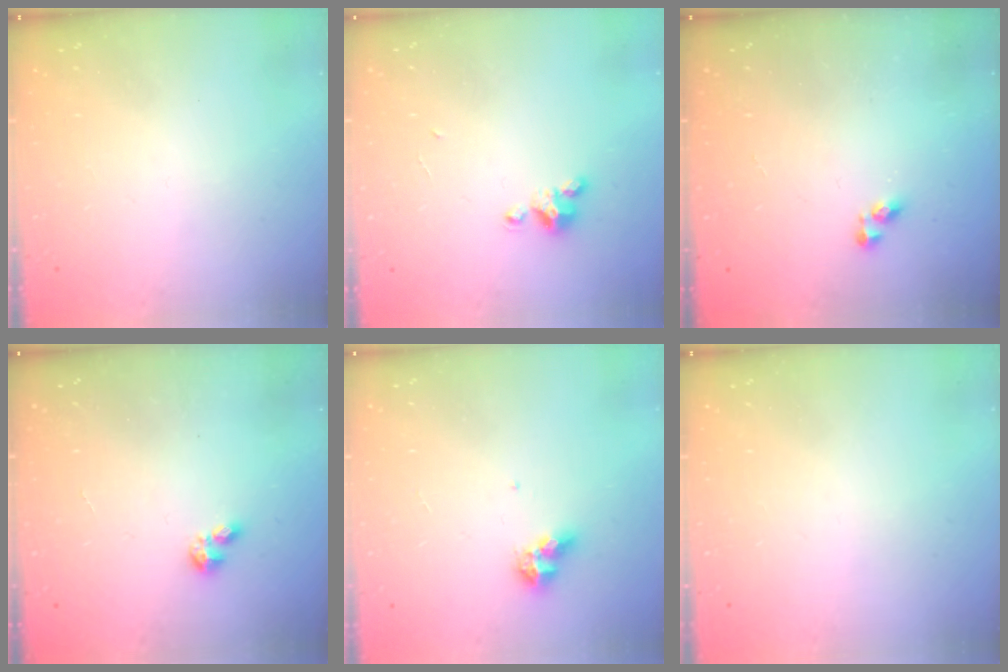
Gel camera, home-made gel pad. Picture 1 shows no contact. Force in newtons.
{"total": 3.0, "press": 3.0, "slide": 0.3}
{"total": 3.9, "press": 3.8, "slide": 0.7}
{"total": 1.3, "press": 1.2, "slide": 0.3}
{"total": 7.3, "press": 7.2, "slide": 1.0}
{"total": 0.0}